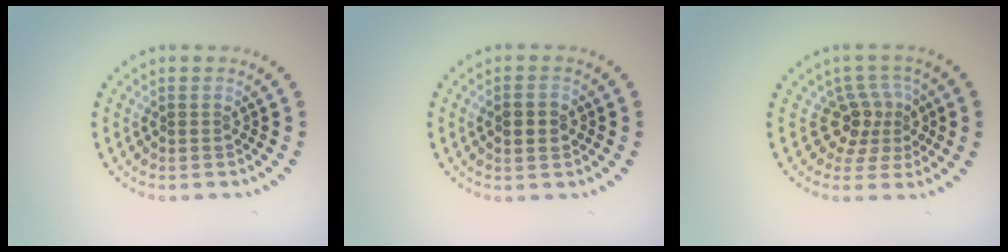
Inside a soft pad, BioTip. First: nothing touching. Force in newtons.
{"total": 2.1, "press": 2.1, "slide": 0.3}
{"total": 3.1, "press": 2.3, "slide": 2.1}